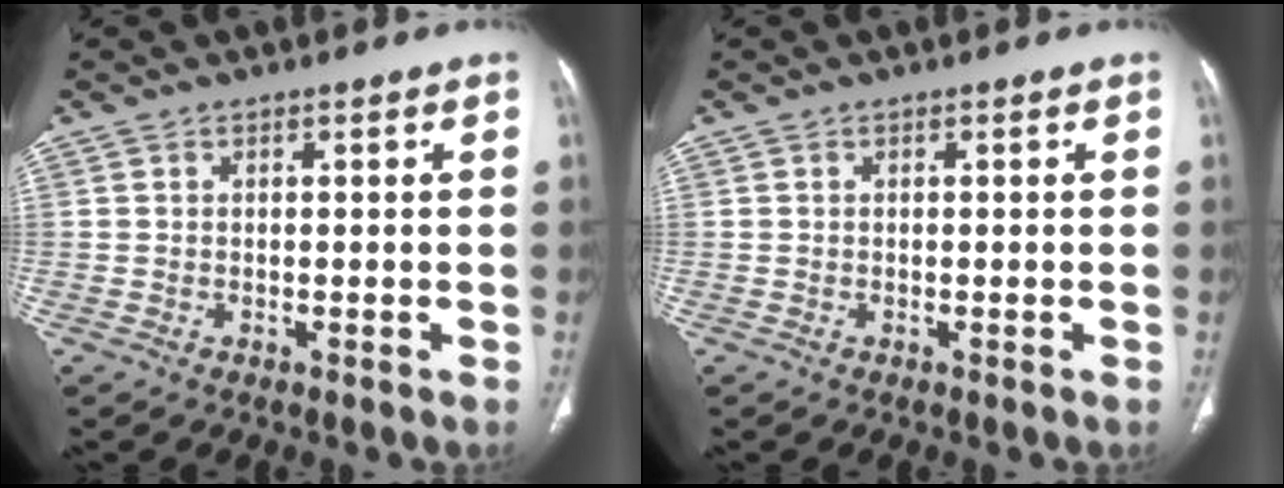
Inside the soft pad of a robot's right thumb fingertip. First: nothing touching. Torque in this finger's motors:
{"motor_torque": [0.00, 0.00, -0.07, 0.05, 0.02]}